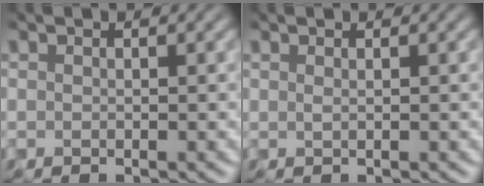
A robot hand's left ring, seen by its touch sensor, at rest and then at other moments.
{"total": 0.6, "force": [0.3, 0.2, 0.5], "torque": [-0.007, 0.001, 0.004]}